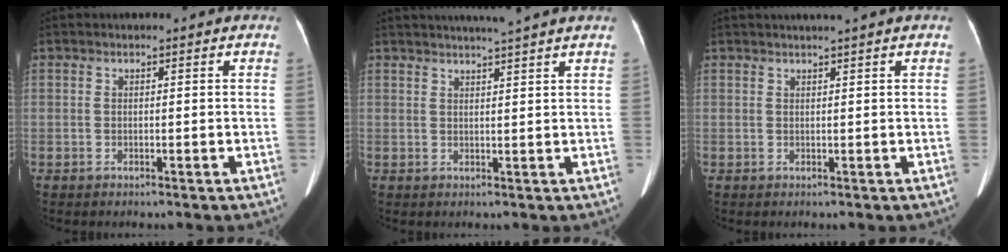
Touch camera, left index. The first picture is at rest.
{"total": 6.5, "force": [5.7, -1.3, 2.8], "torque": [-0.037, 0.012, 0.073]}
{"total": 2.4, "force": [2.0, -0.7, 1.1], "torque": [-0.008, 0.012, 0.038]}